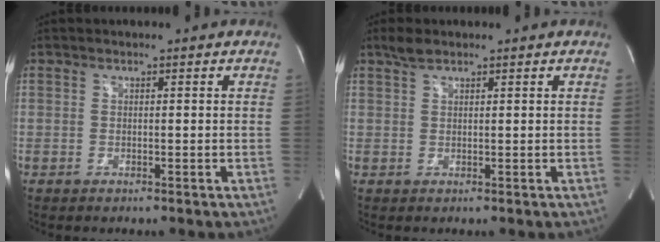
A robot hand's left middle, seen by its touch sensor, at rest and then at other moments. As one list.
[{"total": 1.9, "force": [1.6, 0.6, 1.0], "torque": [-0.027, 0.008, 0.034]}]